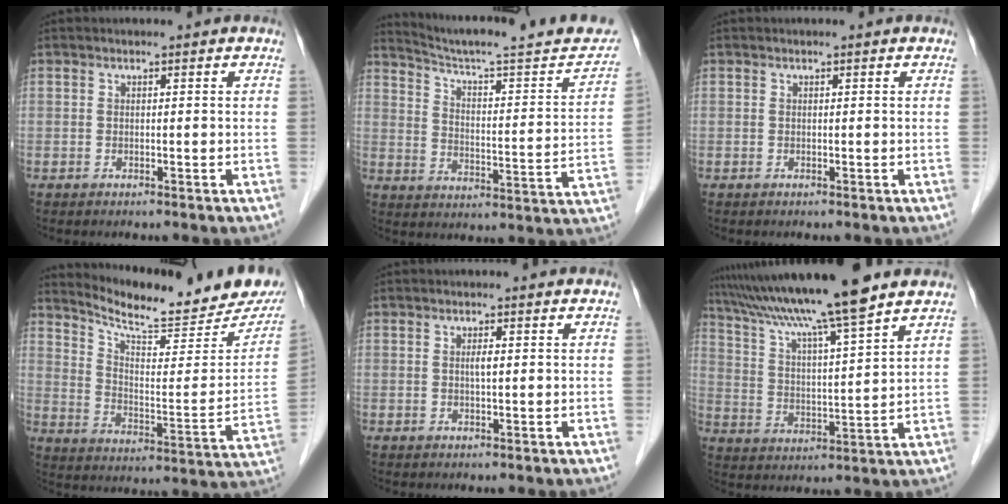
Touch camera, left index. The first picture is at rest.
{"total": 22.8, "force": [20.7, 1.7, 9.3], "torque": [-0.127, -0.040, 0.276]}
{"total": 0.0}
{"total": 18.5, "force": [16.9, 2.5, 6.9], "torque": [-0.109, -0.061, 0.230]}
{"total": 1.1, "force": [-0.2, 0.0, 1.1], "torque": [-0.022, -0.004, -0.004]}
{"total": 15.9, "force": [12.9, -0.9, 9.2], "torque": [-0.162, 0.007, 0.213]}